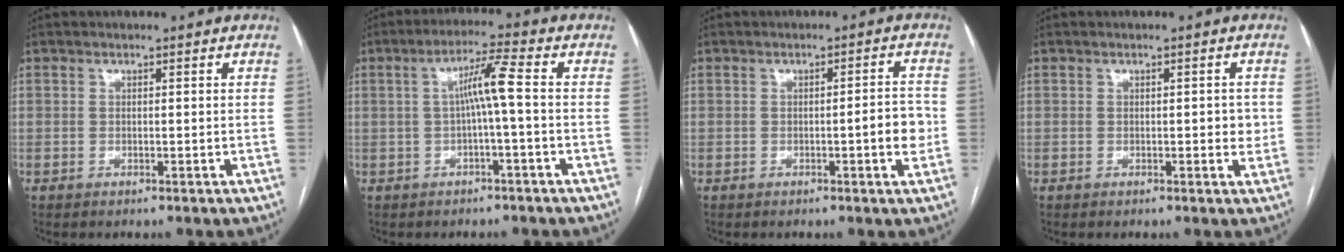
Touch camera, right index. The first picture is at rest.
{"total": 5.4, "force": [-0.2, -0.4, 5.4], "torque": [-0.094, 0.019, 0.000]}
{"total": 4.1, "force": [-0.9, 0.5, 4.0], "torque": [-0.048, 0.004, -0.012]}
{"total": 2.0, "force": [-0.1, 0.9, 1.8], "torque": [-0.018, 0.001, 0.000]}